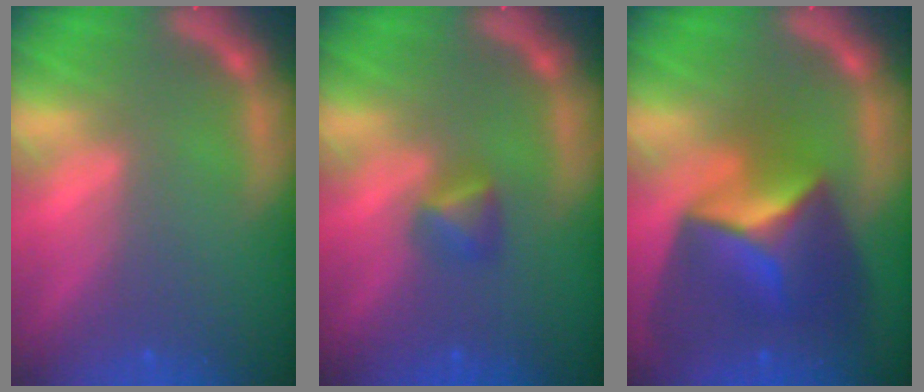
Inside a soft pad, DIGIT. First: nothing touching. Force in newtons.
{"total": 1.9}
{"total": 9.4}